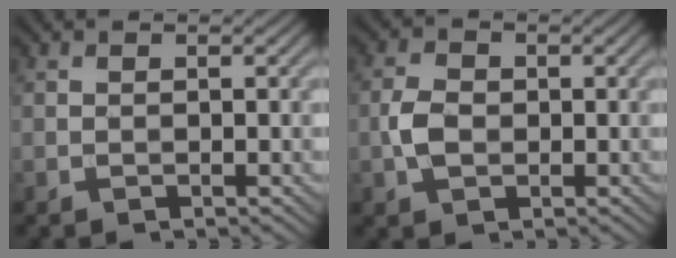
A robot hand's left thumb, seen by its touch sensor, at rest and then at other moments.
{"total": 3.4, "force": [-0.5, 2.5, 2.3], "torque": [-0.055, 0.001, -0.014]}